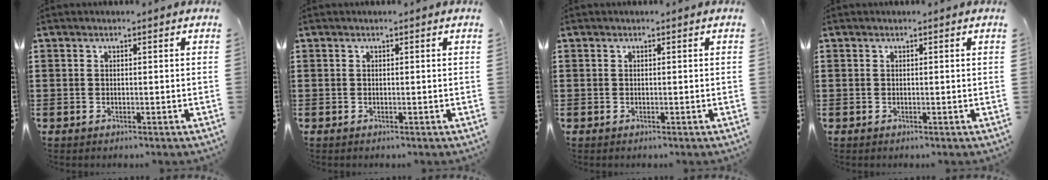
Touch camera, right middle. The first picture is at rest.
{"total": 0.0}
{"total": 0.0}
{"total": 0.0}